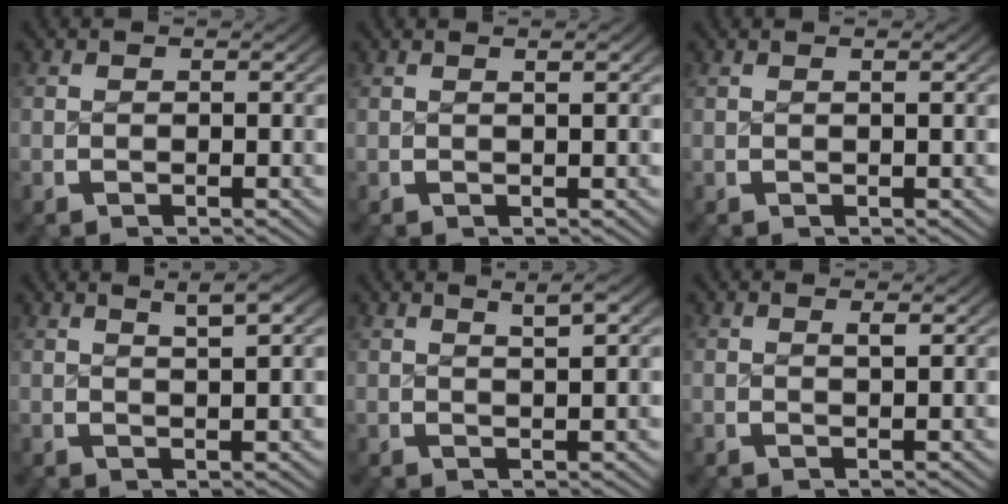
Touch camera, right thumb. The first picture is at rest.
{"total": 1.0, "force": [0.5, -0.2, 0.9], "torque": [-0.014, 0.003, 0.011]}
{"total": 0.8, "force": [0.2, -0.2, 0.7], "torque": [-0.012, 0.002, 0.007]}
{"total": 3.8, "force": [2.2, 0.8, 2.9], "torque": [-0.031, 0.010, 0.035]}
{"total": 2.9, "force": [1.8, 0.4, 2.3], "torque": [-0.025, 0.006, 0.030]}
{"total": 0.7, "force": [0.4, 0.0, 0.6], "torque": [-0.008, -0.001, 0.009]}